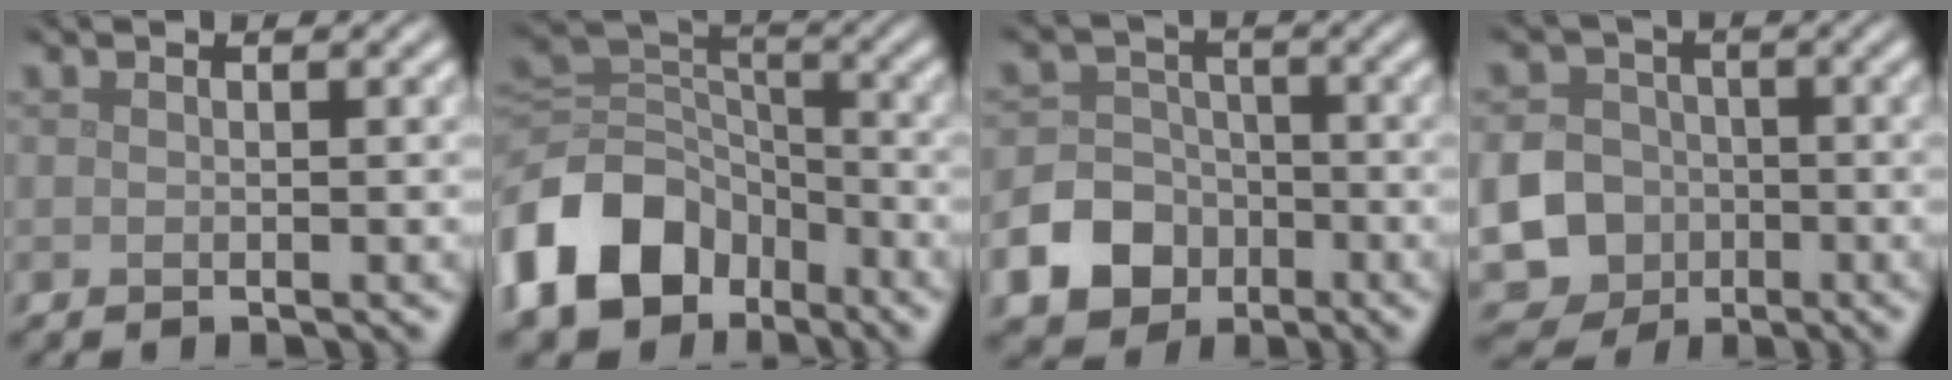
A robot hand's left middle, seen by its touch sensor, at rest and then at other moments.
{"total": 11.2, "force": [-5.7, 8.0, 5.4], "torque": [-0.117, -0.010, -0.118]}
{"total": 9.7, "force": [-4.8, 8.1, 2.3], "torque": [-0.040, -0.032, -0.102]}
{"total": 15.6, "force": [-5.0, 14.2, 3.9], "torque": [-0.115, -0.042, -0.110]}